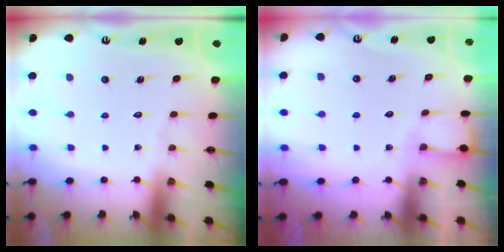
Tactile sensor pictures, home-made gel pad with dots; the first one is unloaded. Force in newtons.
{"total": 3.8, "press": 3.8, "slide": 0.4}